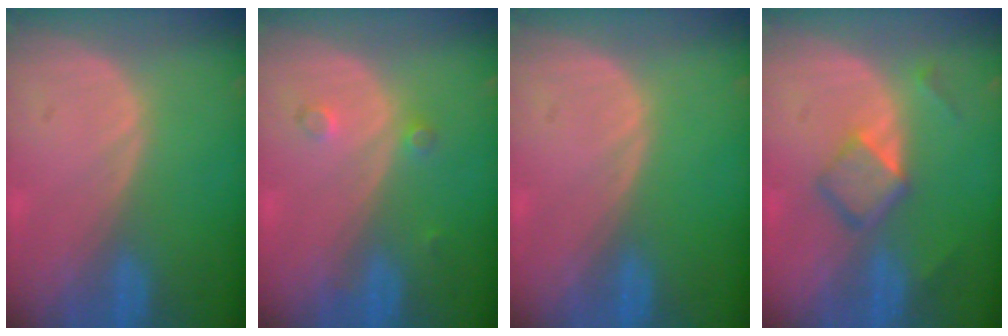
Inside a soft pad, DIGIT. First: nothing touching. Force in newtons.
{"total": 2.1, "press": 1.8, "slide": 1.1}
{"total": 0.0}
{"total": 4.8, "press": 4.5, "slide": 1.4}